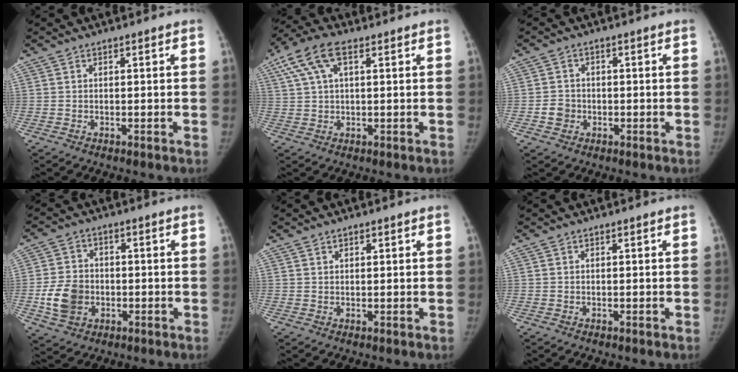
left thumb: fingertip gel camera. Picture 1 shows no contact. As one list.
[{"total": 8.6, "force": [3.6, 4.1, 6.7], "torque": [-0.150, 0.023, 0.069]}, {"total": 3.2, "force": [-0.9, 3.0, 1.0], "torque": [-0.004, 0.008, -0.016]}, {"total": 8.9, "force": [-1.9, 7.2, 5.0], "torque": [-0.079, 0.008, -0.032]}, {"total": 0.9, "force": [0.7, 0.5, 0.3], "torque": [0.000, -0.003, 0.009]}, {"total": 0.0}]